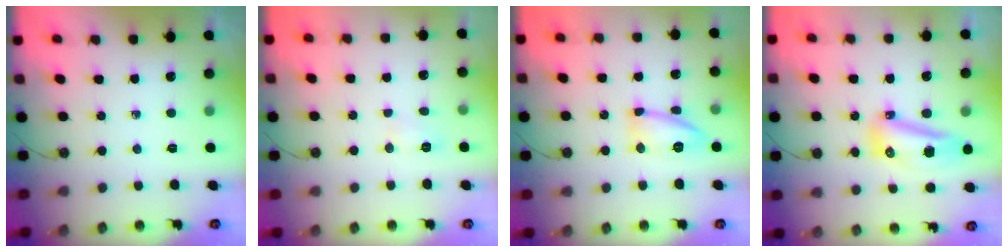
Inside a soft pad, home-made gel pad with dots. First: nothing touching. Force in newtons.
{"total": 4.5, "press": 4.4, "slide": 0.5}
{"total": 12.5, "press": 12.5, "slide": 1.0}
{"total": 18.9, "press": 14.1, "slide": 12.5}